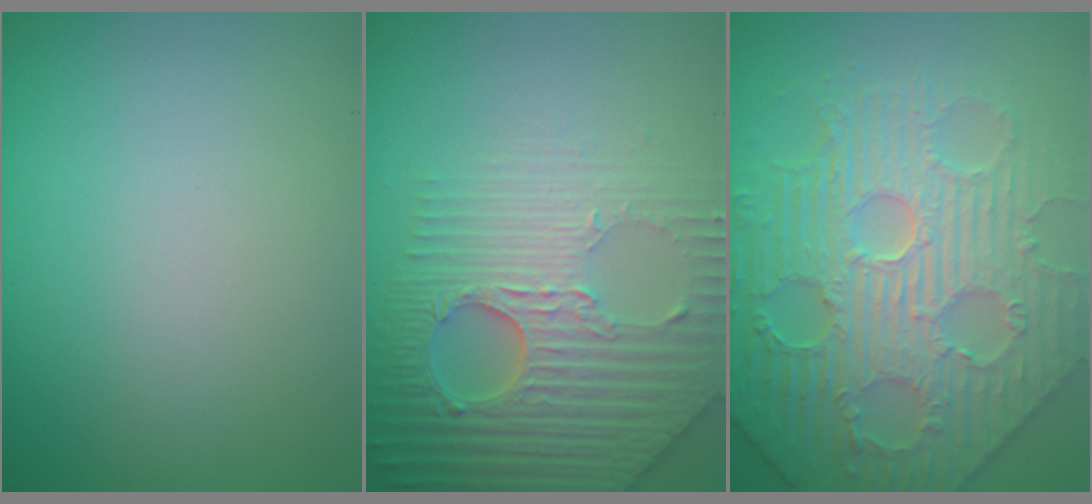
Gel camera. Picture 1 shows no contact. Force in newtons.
{"total": 6.2, "press": 5.2, "slide": 3.3}
{"total": 6.9, "press": 5.9, "slide": 3.6}